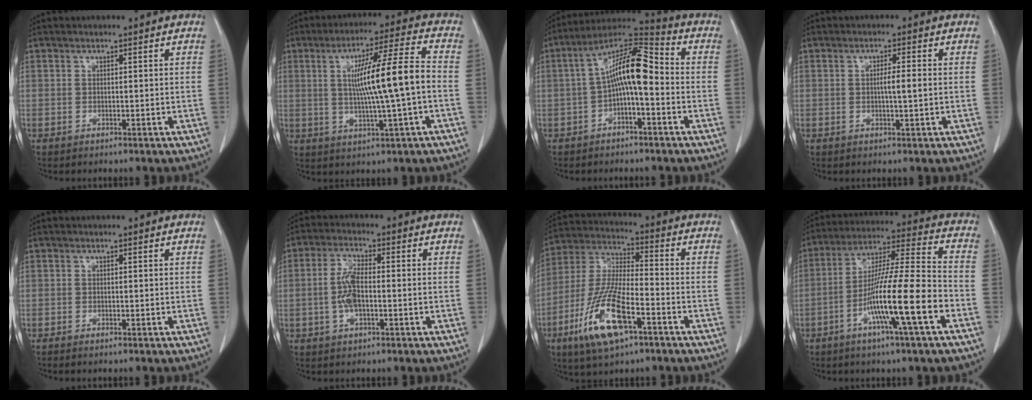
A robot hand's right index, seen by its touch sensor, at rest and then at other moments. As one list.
[{"total": 12.4, "force": [-0.2, -0.3, 12.4], "torque": [-0.210, 0.009, -0.001]}, {"total": 11.1, "force": [-0.9, 2.9, 10.6], "torque": [-0.193, 0.040, -0.018]}, {"total": 2.8, "force": [0.0, 0.1, 2.8], "torque": [-0.050, 0.000, -0.001]}, {"total": 0.7, "force": [-0.6, 0.0, 0.4], "torque": [-0.011, -0.002, -0.009]}, {"total": 5.4, "force": [-0.8, 1.8, 5.0], "torque": [-0.112, 0.006, -0.018]}, {"total": 14.7, "force": [-6.9, 3.8, 12.3], "torque": [-0.262, -0.014, -0.126]}, {"total": 15.7, "force": [-6.1, -0.3, 14.4], "torque": [-0.261, -0.004, -0.111]}]